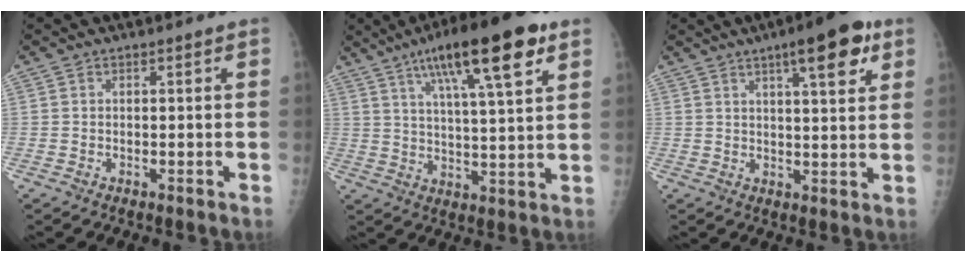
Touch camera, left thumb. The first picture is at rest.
{"total": 17.1, "force": [8.9, 3.5, 14.1], "torque": [-0.213, -0.020, 0.139]}
{"total": 10.5, "force": [5.4, 2.7, 8.6], "torque": [-0.103, -0.018, 0.071]}